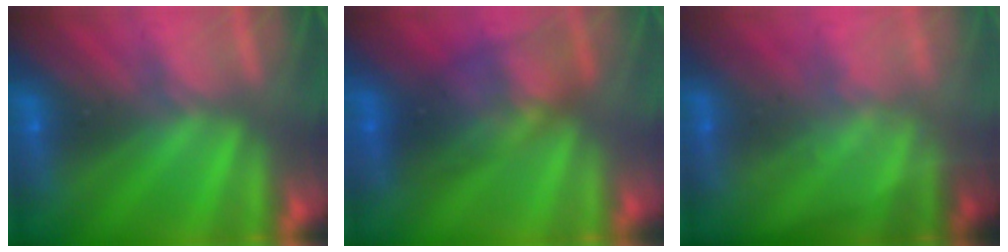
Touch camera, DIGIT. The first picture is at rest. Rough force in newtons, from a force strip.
{"total": 6.1}
{"total": 1.3}